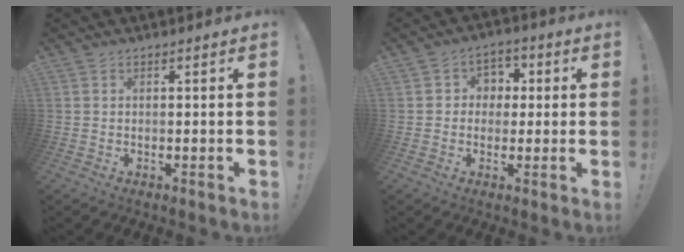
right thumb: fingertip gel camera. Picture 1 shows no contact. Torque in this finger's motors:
{"motor_torque": [-0.48, 0.04, -0.27, 0.29, 0.11]}